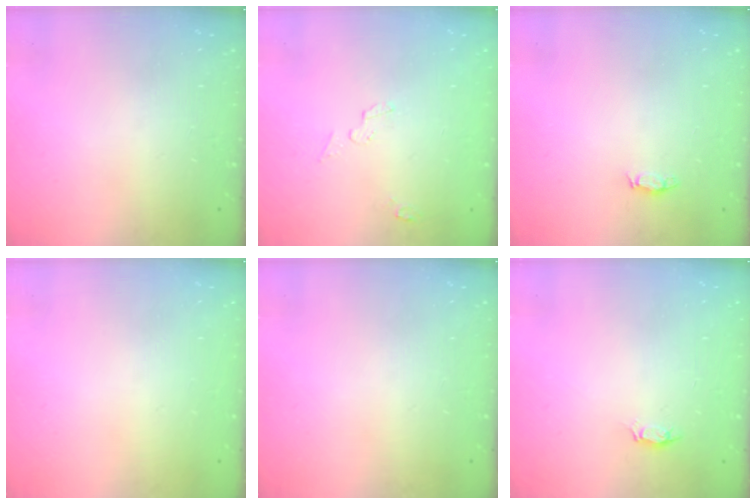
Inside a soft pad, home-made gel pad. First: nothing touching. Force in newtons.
{"total": 3.2, "press": 3.2, "slide": 0.3}
{"total": 2.9, "press": 2.9, "slide": 0.4}
{"total": 0.0}
{"total": 0.0}
{"total": 2.8, "press": 2.8, "slide": 0.3}